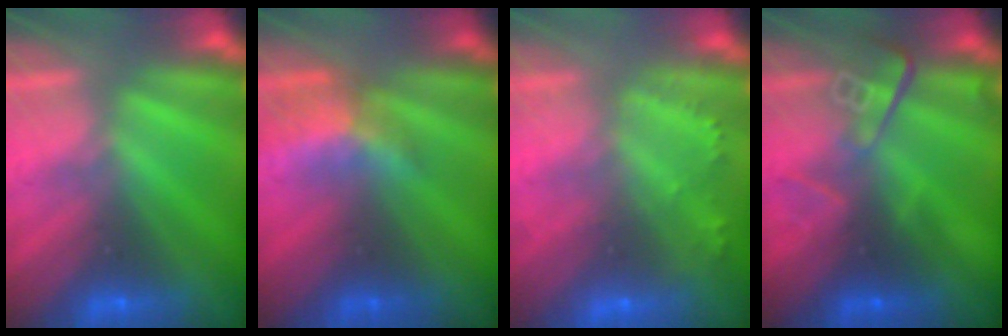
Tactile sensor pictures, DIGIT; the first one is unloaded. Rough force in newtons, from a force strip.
{"total": 2.3}
{"total": 2.2}
{"total": 2.8}